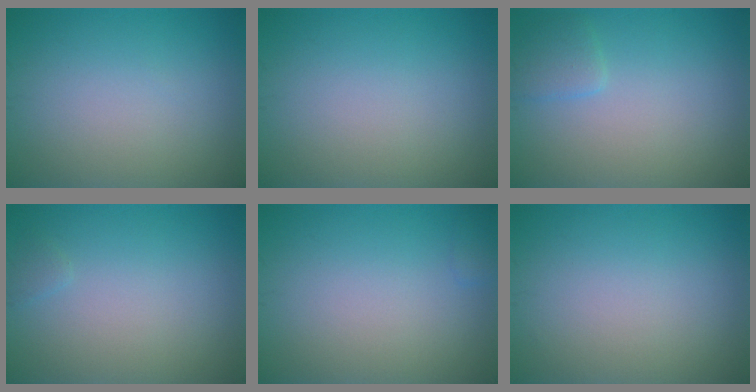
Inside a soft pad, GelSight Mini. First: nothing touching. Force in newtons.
{"total": 0.0}
{"total": 1.5, "press": 1.5, "slide": 0.2}
{"total": 0.6, "press": 0.6, "slide": 0.1}
{"total": 0.7, "press": 0.7, "slide": 0.0}
{"total": 0.0}